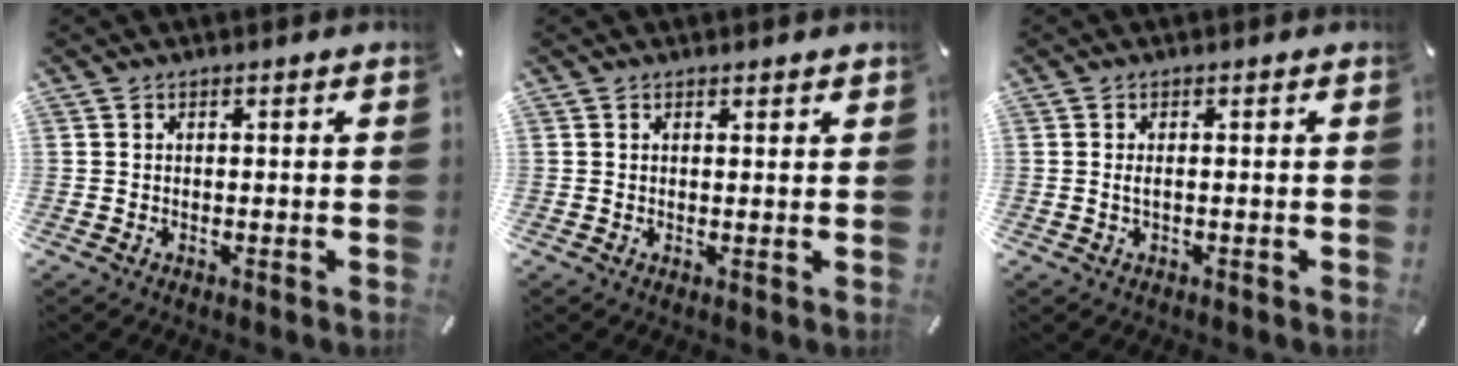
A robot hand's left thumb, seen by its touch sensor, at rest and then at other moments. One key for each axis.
{"total": 0.8, "fx": 0.7, "fy": 0.3, "fz": 0.2, "tx": -0.004, "ty": -0.001, "tz": 0.014}
{"total": 1.3, "fx": 0.0, "fy": 0.5, "fz": 1.2, "tx": -0.024, "ty": 0.001, "tz": -0.001}